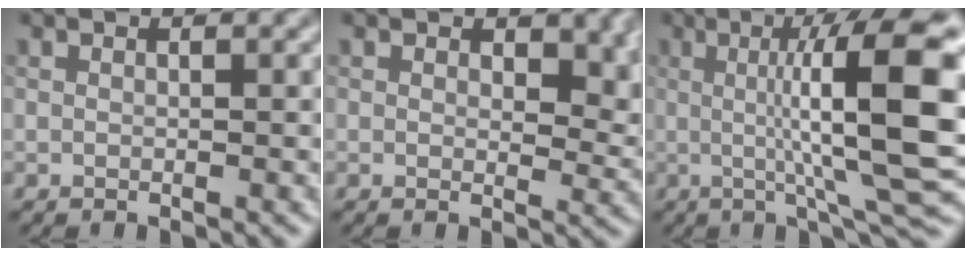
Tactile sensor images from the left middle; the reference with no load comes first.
{"total": 3.7, "force": [1.3, 2.2, 2.6], "torque": [-0.035, -0.008, 0.017]}
{"total": 12.5, "force": [1.0, 2.3, 12.3], "torque": [-0.170, 0.007, 0.014]}